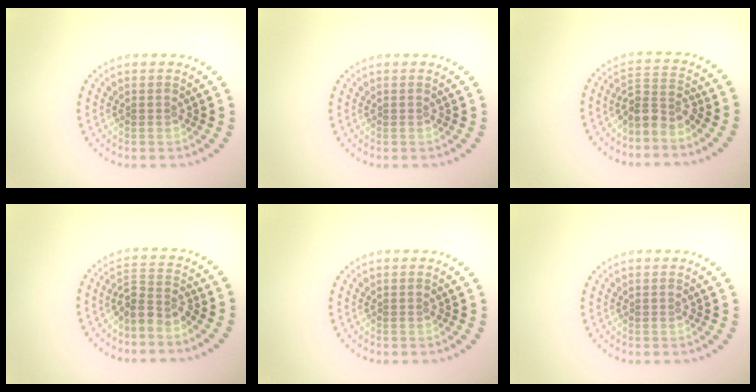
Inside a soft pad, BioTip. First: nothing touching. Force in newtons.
{"total": 0.0}
{"total": 2.7, "press": 2.0, "slide": 1.8}
{"total": 2.7, "press": 2.0, "slide": 1.8}
{"total": 0.0}
{"total": 0.0}